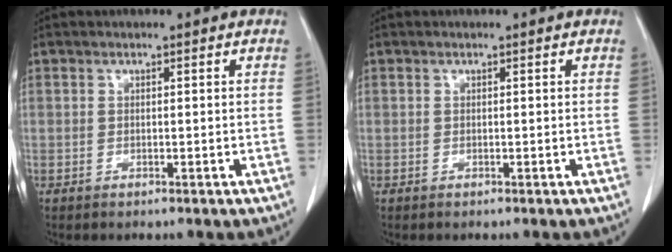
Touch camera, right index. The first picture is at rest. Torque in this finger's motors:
{"motor_torque": [0.00, 0.00, 0.01, 0.00]}